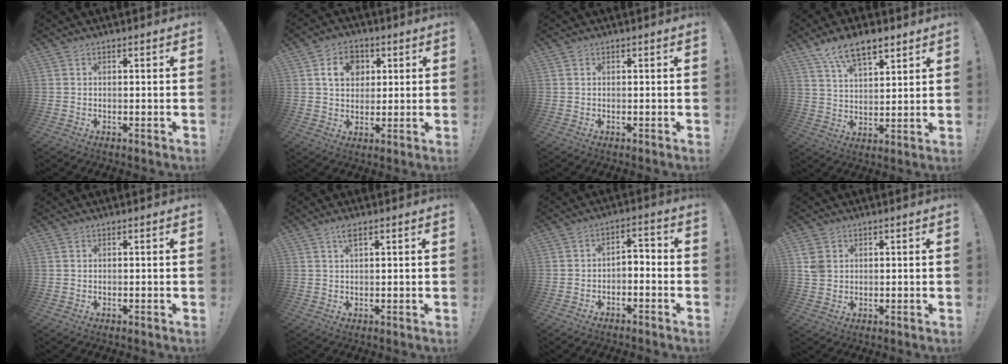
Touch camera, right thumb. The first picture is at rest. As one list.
[{"total": 9.4, "force": [3.2, 7.5, 4.7], "torque": [-0.066, -0.005, 0.061]}, {"total": 0.0}, {"total": 10.9, "force": [7.4, 4.9, 6.4], "torque": [-0.106, -0.029, 0.137]}, {"total": 0.0}, {"total": 2.5, "force": [1.5, 0.5, 2.0], "torque": [-0.041, 0.001, 0.025]}, {"total": 4.3, "force": [-3.4, 1.8, 1.8], "torque": [-0.023, 0.018, -0.063]}, {"total": 4.2, "force": [1.5, 3.5, 1.9], "torque": [-0.034, 0.000, 0.029]}]